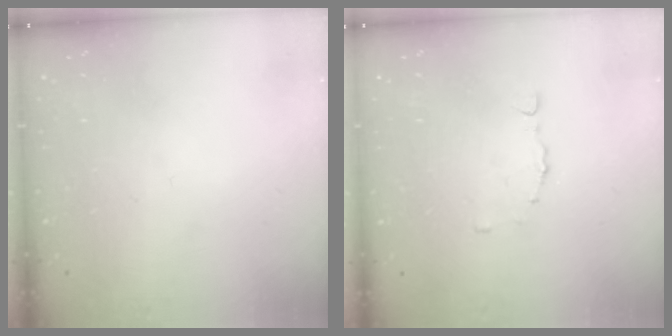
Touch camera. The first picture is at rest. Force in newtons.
{"total": 3.0, "press": 2.9, "slide": 0.7}